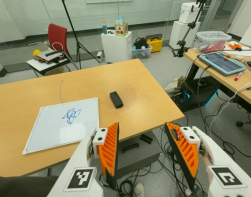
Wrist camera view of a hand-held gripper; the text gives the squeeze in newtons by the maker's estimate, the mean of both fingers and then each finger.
{"total": 0.0}